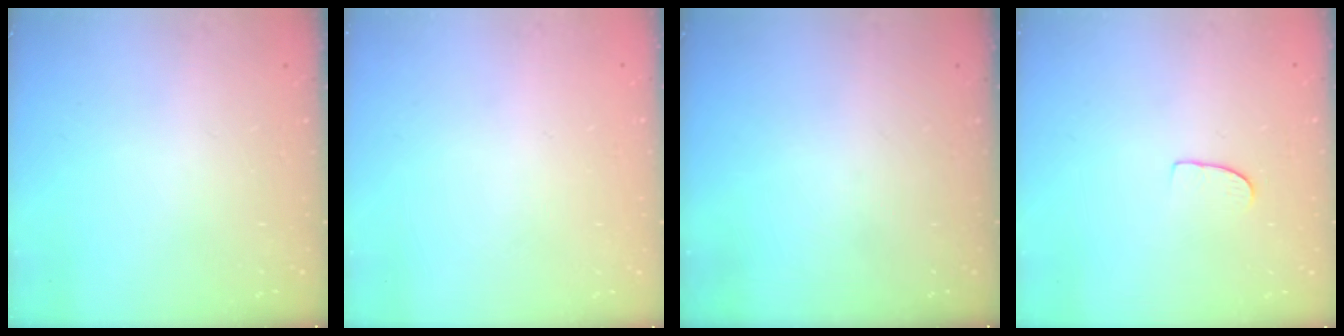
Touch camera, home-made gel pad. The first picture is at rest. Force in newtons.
{"total": 0.0}
{"total": 0.0}
{"total": 5.4, "press": 5.4, "slide": 0.3}